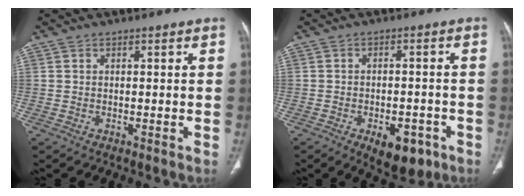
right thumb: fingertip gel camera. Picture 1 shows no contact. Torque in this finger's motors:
{"motor_torque": [1.20, 1.28, 0.28, -0.17, 0.02]}